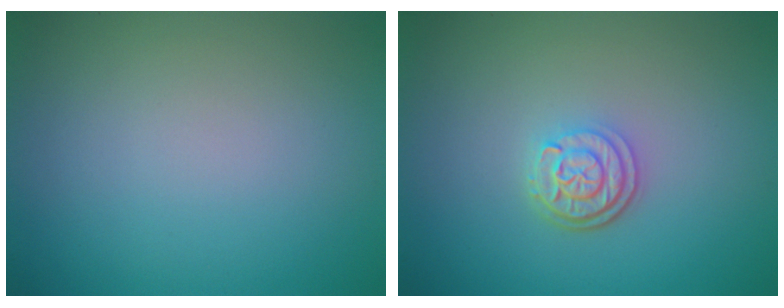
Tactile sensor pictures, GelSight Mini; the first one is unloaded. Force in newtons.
{"total": 3.0, "press": 2.5, "slide": 1.6}